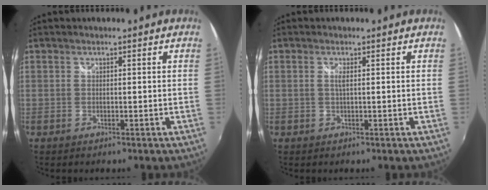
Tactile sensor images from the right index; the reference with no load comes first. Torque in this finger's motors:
{"motor_torque": [0.21, -0.15, 0.11, 0.04]}